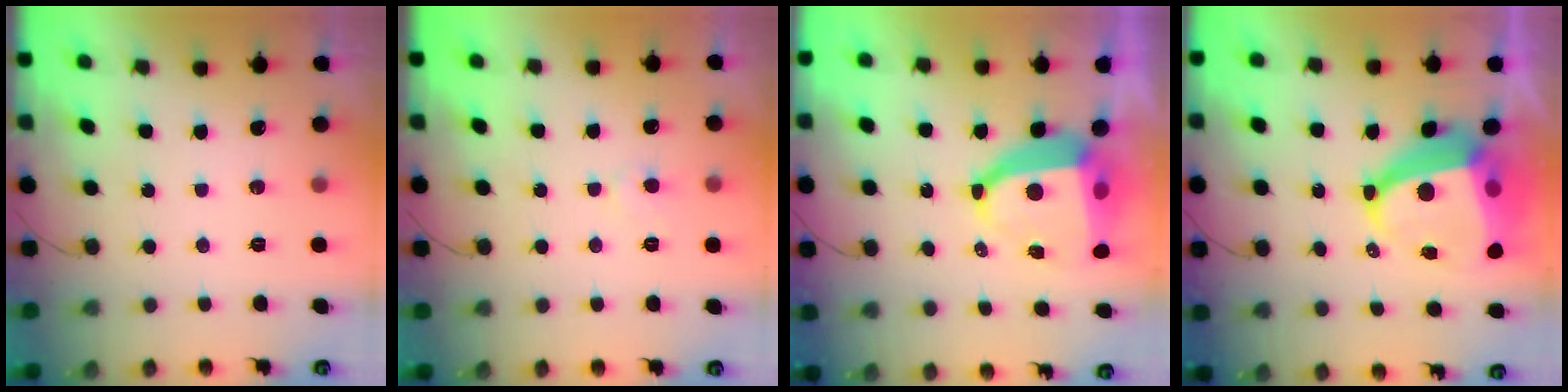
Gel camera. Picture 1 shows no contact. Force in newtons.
{"total": 3.2, "press": 3.2, "slide": 0.4}
{"total": 10.2, "press": 10.1, "slide": 1.0}
{"total": 13.8, "press": 13.8, "slide": 1.5}